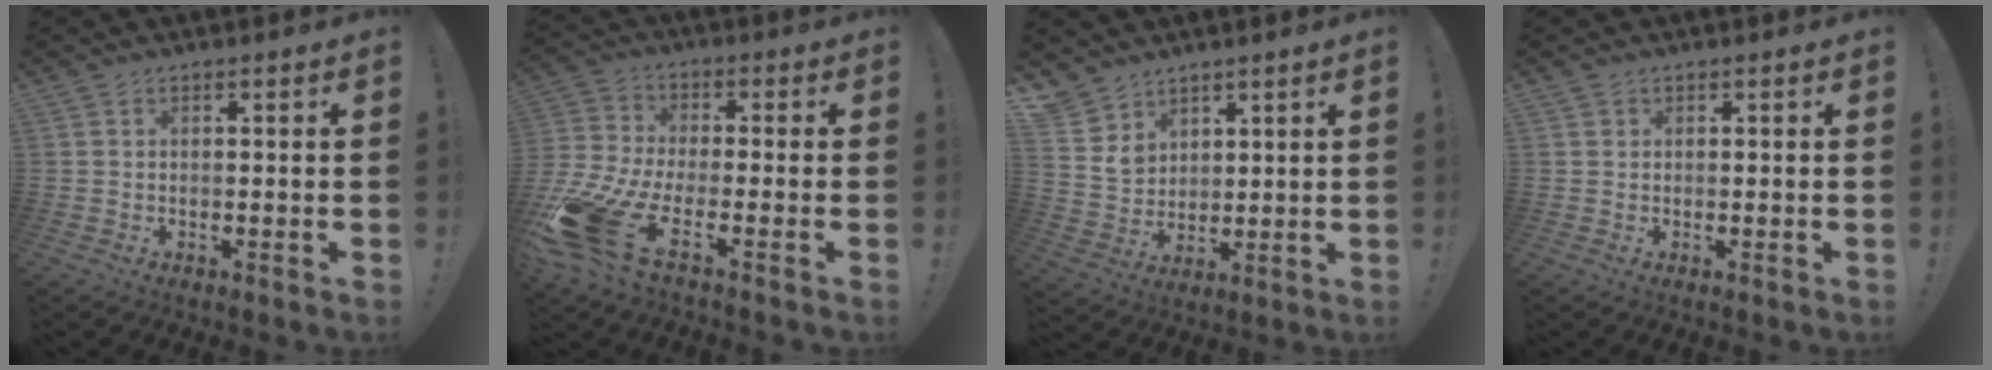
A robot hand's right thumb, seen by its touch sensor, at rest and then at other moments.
{"total": 15.0, "force": [-7.5, 5.6, 11.8], "torque": [-0.245, 0.029, -0.130]}
{"total": 7.4, "force": [5.0, 5.4, 0.3], "torque": [-0.011, -0.047, 0.100]}
{"total": 0.7, "force": [0.4, 0.6, 0.0], "torque": [0.008, -0.001, 0.006]}